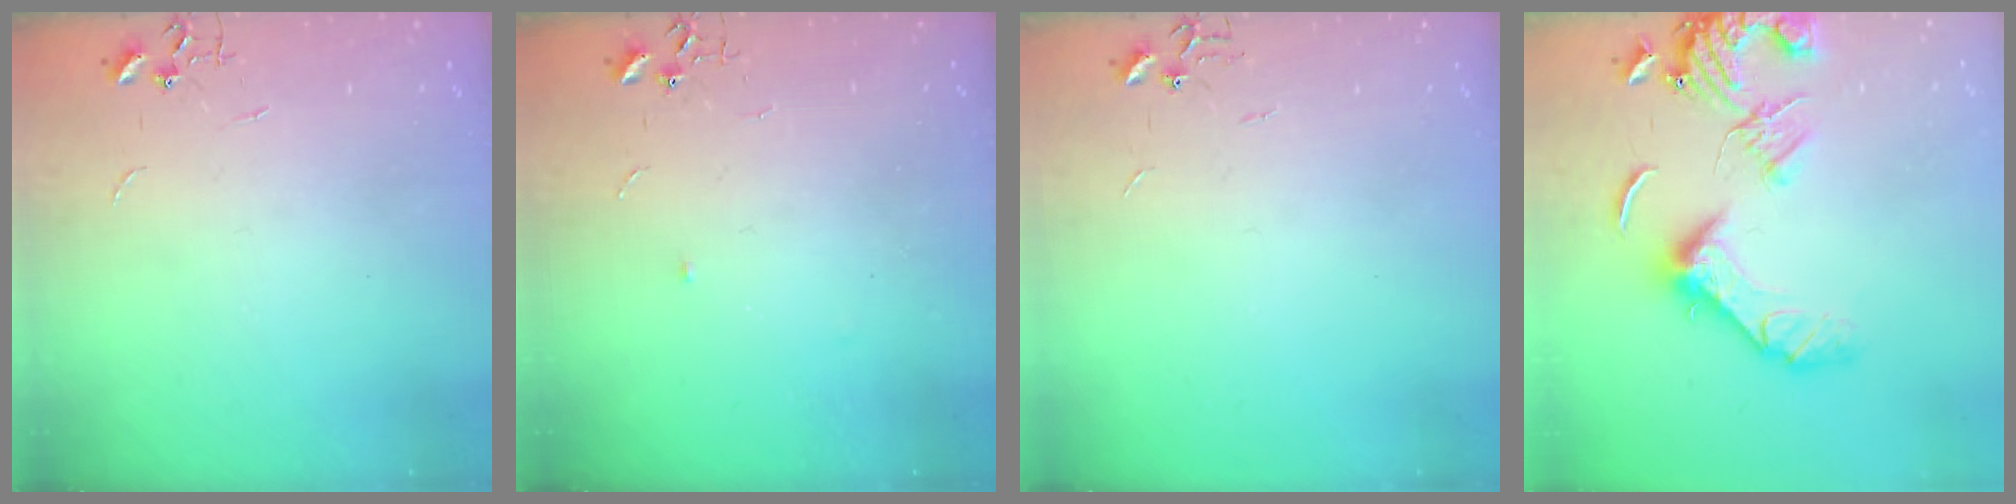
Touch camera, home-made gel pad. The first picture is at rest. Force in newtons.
{"total": 2.8, "press": 2.8, "slide": 0.4}
{"total": 0.0}
{"total": 16.2, "press": 16.0, "slide": 2.2}